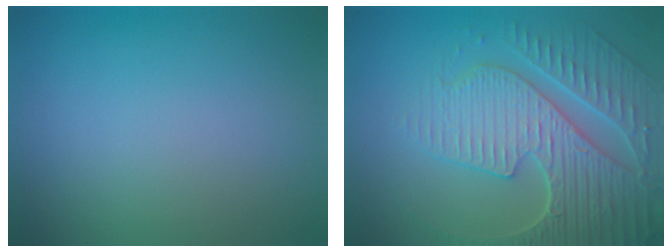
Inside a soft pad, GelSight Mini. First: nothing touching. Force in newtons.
{"total": 7.8, "press": 6.0, "slide": 5.0}